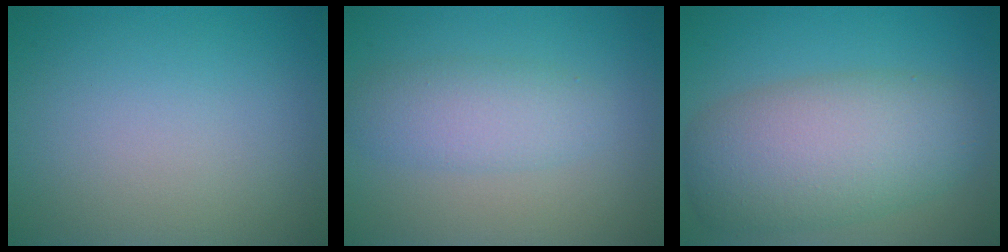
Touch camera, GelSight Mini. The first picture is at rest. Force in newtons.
{"total": 3.2, "press": 3.2, "slide": 0.1}
{"total": 8.2, "press": 8.2, "slide": 0.4}